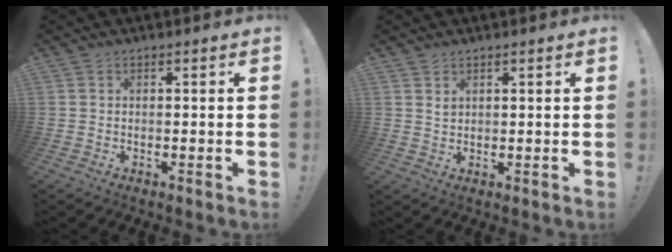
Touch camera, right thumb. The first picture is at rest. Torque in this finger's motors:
{"motor_torque": [-0.56, -0.50, -0.37, 0.45, -0.18]}